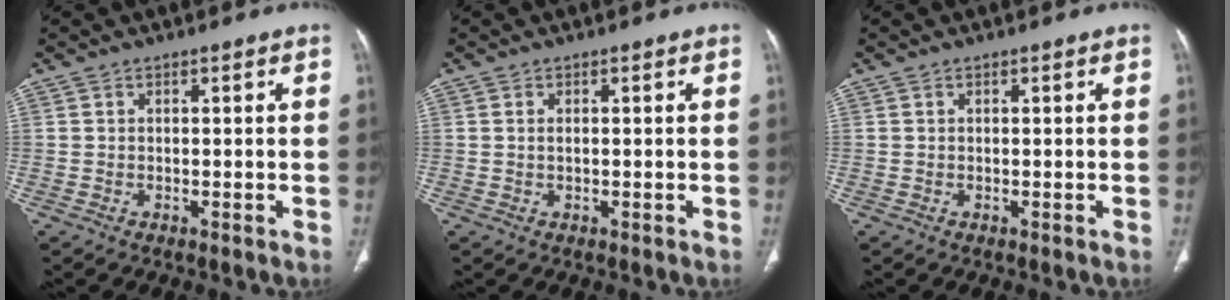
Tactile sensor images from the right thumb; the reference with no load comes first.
{"total": 0.7, "force": [0.2, 0.3, 0.6], "torque": [-0.016, 0.002, 0.006]}
{"total": 0.0}